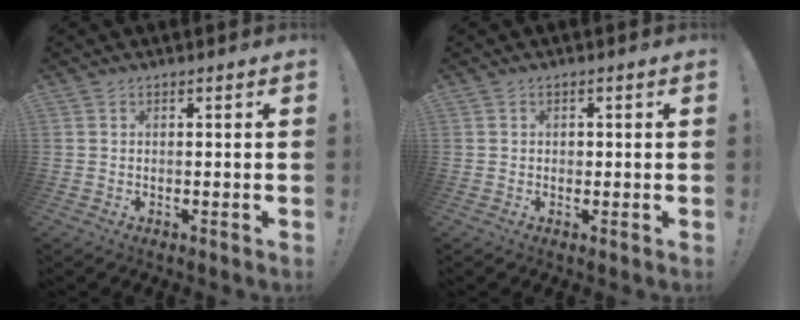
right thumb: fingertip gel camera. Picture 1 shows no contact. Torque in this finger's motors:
{"motor_torque": [-0.19, -0.08, 0.01, -0.10, 0.00]}